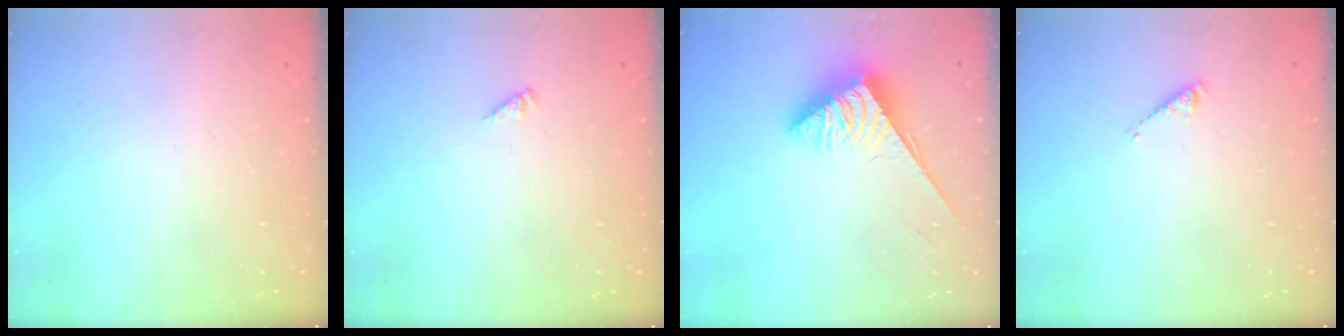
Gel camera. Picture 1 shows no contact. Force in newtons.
{"total": 0.0}
{"total": 3.9, "press": 3.8, "slide": 0.7}
{"total": 2.9, "press": 2.9, "slide": 0.5}